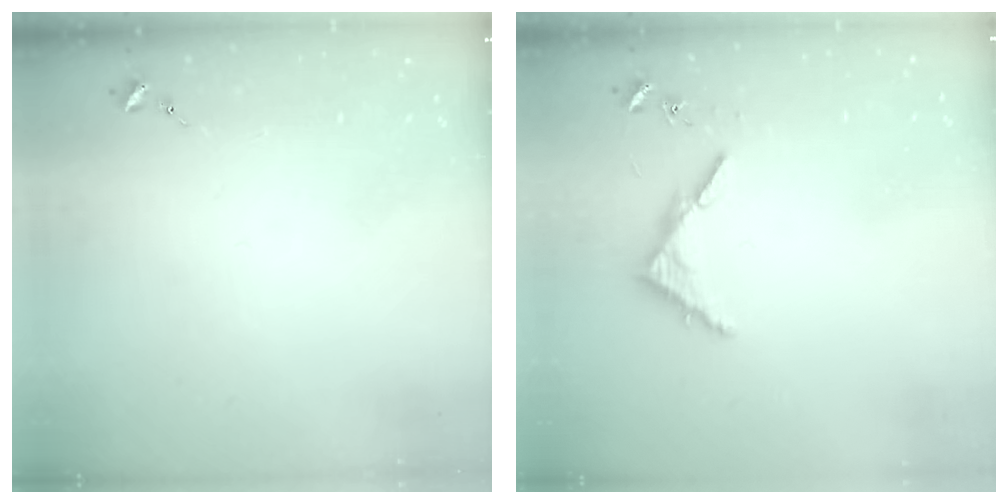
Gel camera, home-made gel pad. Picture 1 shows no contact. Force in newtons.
{"total": 3.9, "press": 3.9, "slide": 0.3}